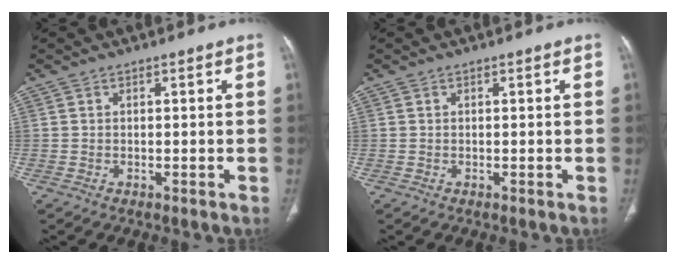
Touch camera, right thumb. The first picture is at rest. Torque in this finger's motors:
{"motor_torque": [-0.14, 0.08, -0.02, 0.21, -0.01]}